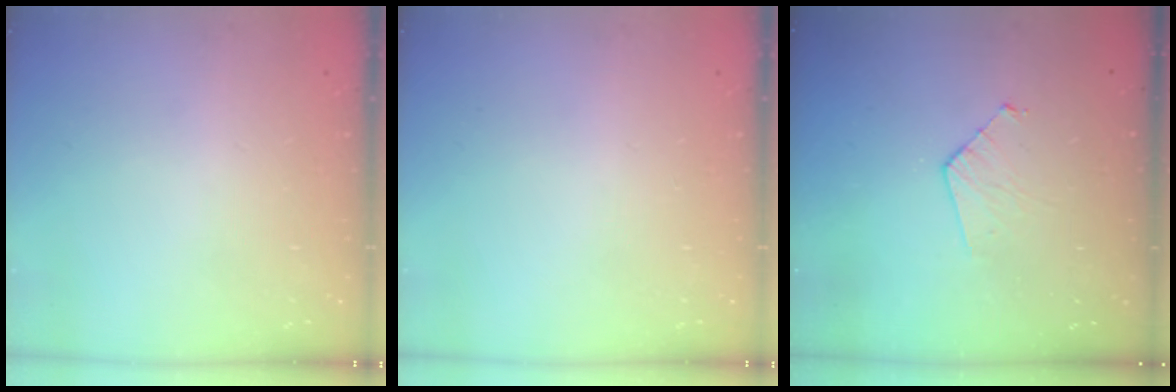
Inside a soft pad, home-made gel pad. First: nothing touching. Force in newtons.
{"total": 0.0}
{"total": 5.8, "press": 5.8, "slide": 0.5}